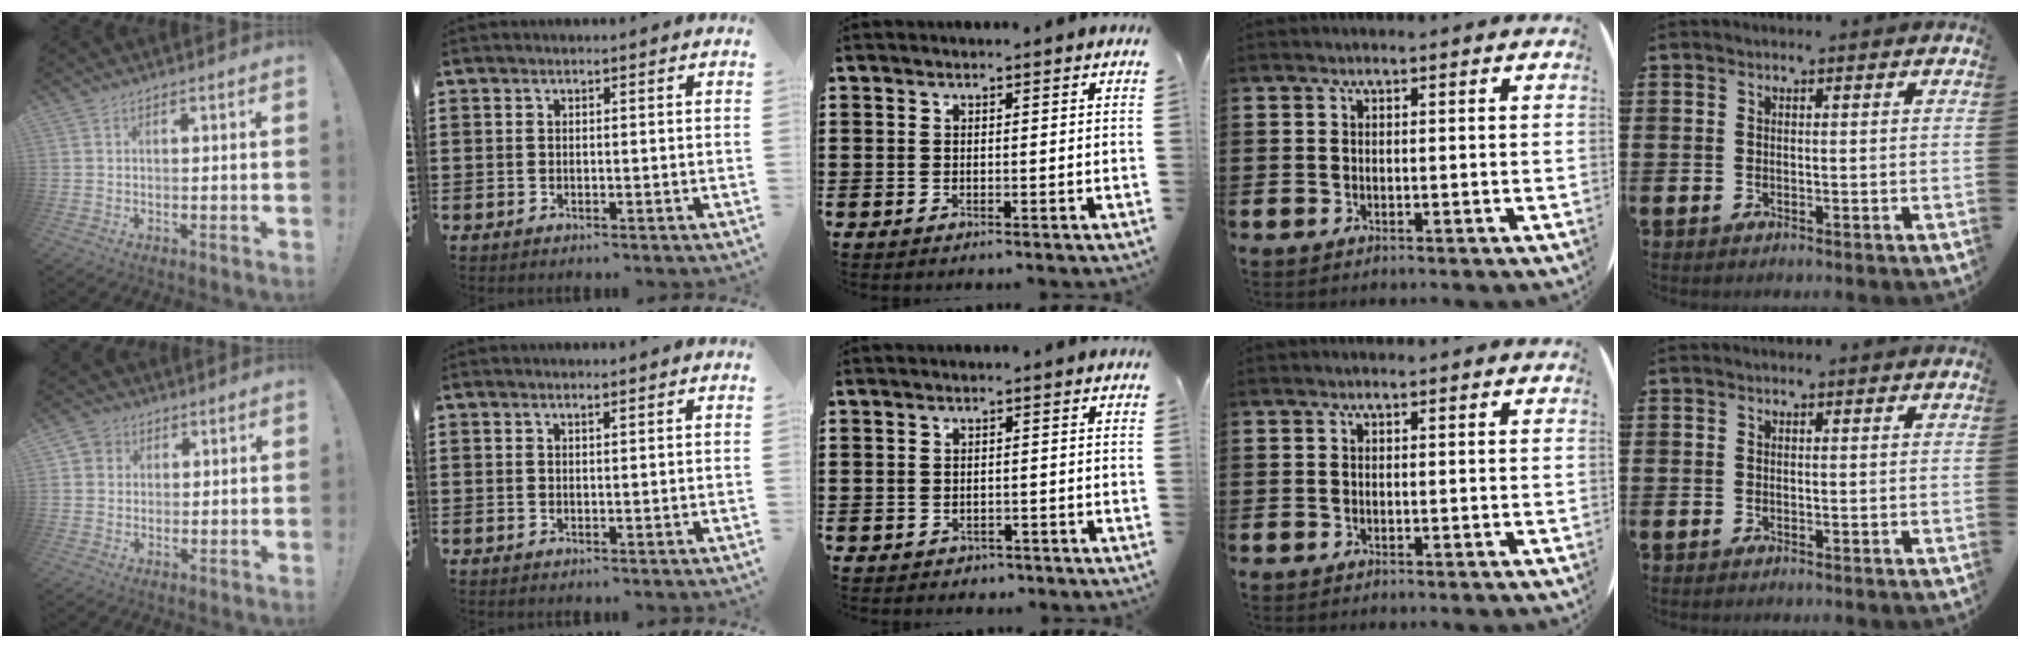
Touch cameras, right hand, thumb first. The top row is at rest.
{"thumb": {"total": 3.8, "force": [1.0, 3.6, 0.8], "torque": [-0.011, 0.001, 0.018]}, "index": {"total": 0.6, "force": [0.4, 0.1, 0.3], "torque": [-0.007, 0.000, 0.009]}, "middle": {"total": 1.1, "force": [-1.0, 0.4, -0.1], "torque": [-0.003, -0.002, -0.023]}}